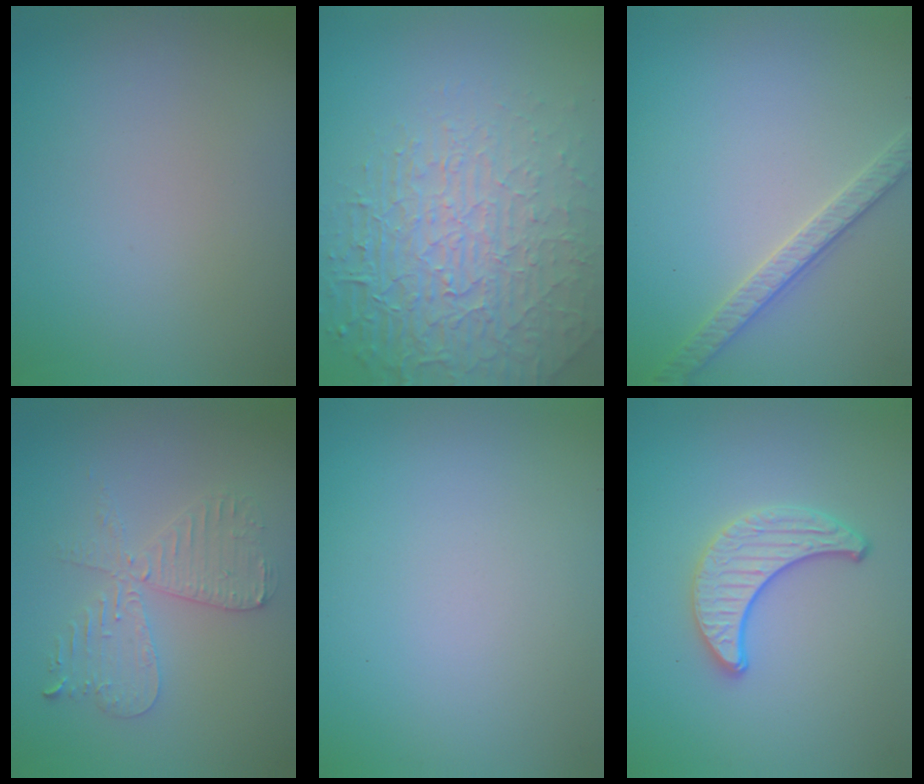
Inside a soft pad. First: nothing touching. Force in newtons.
{"total": 7.8, "press": 5.5, "slide": 5.5}
{"total": 2.7, "press": 2.7, "slide": 0.1}
{"total": 4.1, "press": 3.6, "slide": 2.1}
{"total": 0.0}
{"total": 3.2, "press": 3.0, "slide": 1.1}